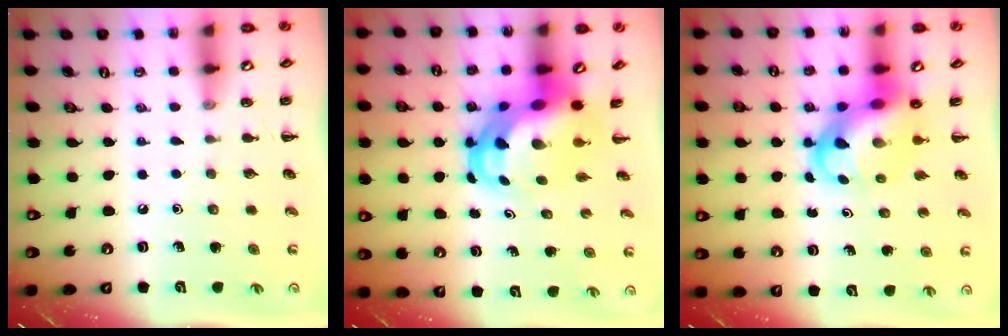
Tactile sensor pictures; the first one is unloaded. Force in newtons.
{"total": 9.1, "press": 8.8, "slide": 2.4}
{"total": 9.1, "press": 8.7, "slide": 2.6}